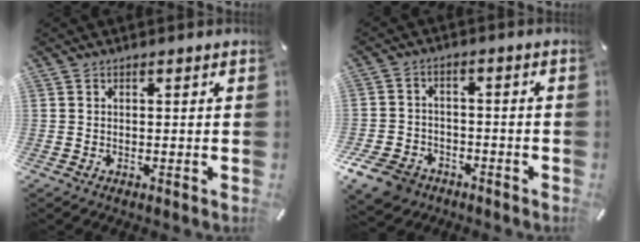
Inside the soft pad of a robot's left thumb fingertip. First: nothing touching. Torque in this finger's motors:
{"motor_torque": [0.72, 2.43, 0.69, 0.60, 0.19]}